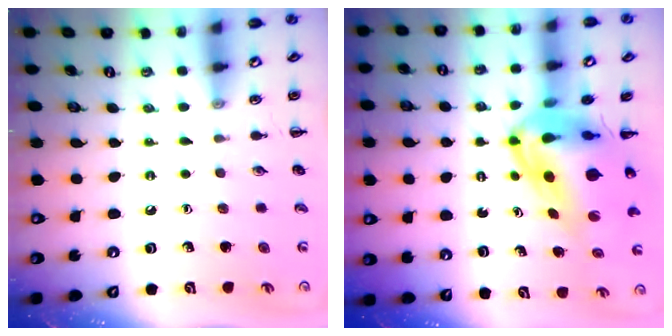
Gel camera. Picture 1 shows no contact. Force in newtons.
{"total": 10.6, "press": 10.0, "slide": 3.4}